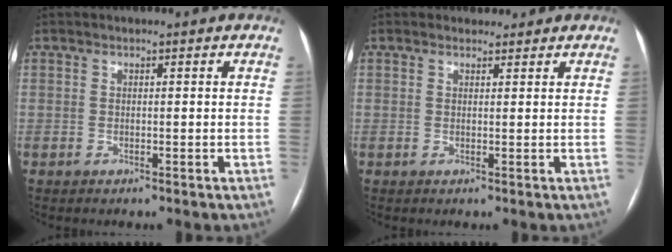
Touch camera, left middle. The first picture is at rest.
{"total": 1.4, "force": [1.3, 0.7, -0.2], "torque": [0.002, 0.006, 0.017]}